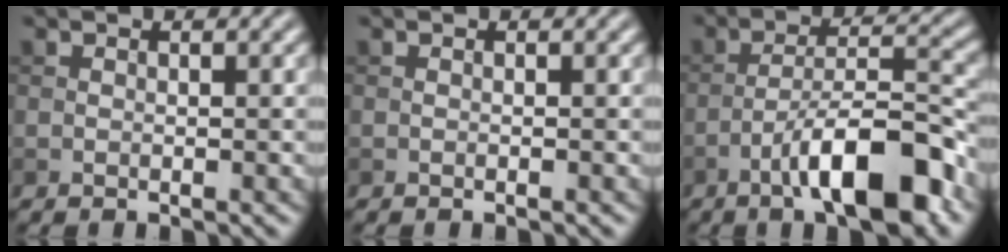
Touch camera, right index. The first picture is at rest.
{"total": 0.0}
{"total": 9.1, "force": [-5.1, 2.2, 7.2], "torque": [-0.111, 0.021, -0.084]}